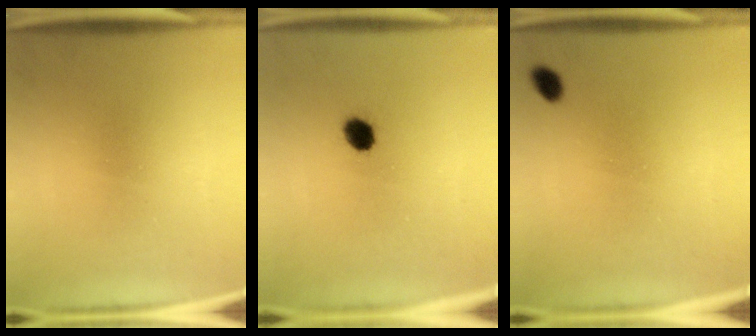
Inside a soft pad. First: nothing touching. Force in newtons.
{"total": 4.0}
{"total": 1.9}